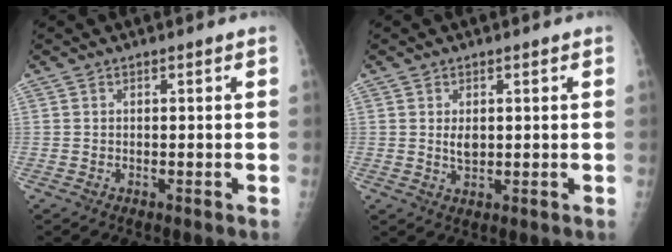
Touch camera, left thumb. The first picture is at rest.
{"total": 2.6, "force": [0.5, 1.6, 1.9], "torque": [-0.026, -0.006, 0.013]}